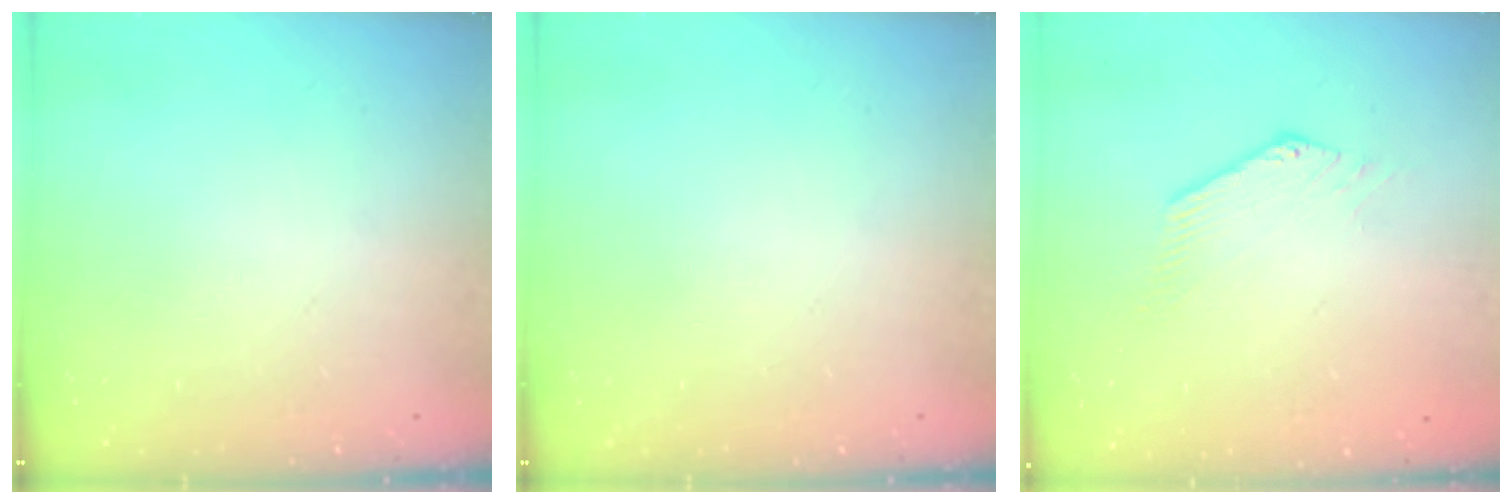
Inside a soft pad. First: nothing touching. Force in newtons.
{"total": 0.0}
{"total": 0.6, "press": 0.3, "slide": 0.5}